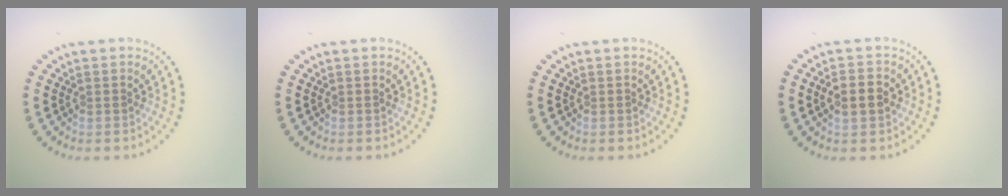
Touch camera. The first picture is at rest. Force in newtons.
{"total": 0.0}
{"total": 0.0}
{"total": 2.7, "press": 2.7, "slide": 0.2}